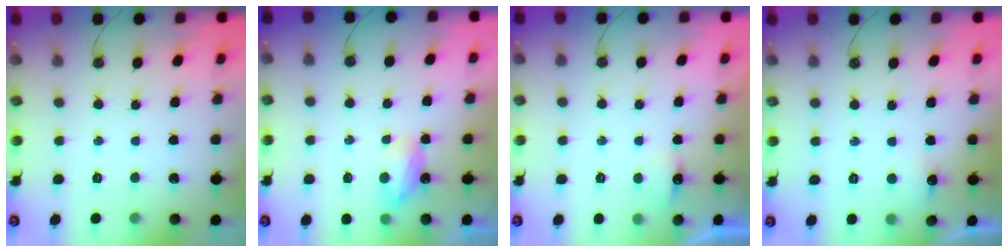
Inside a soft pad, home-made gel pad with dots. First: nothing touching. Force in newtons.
{"total": 5.6, "press": 5.5, "slide": 0.7}
{"total": 4.3, "press": 4.3, "slide": 0.7}
{"total": 4.9, "press": 4.7, "slide": 1.0}